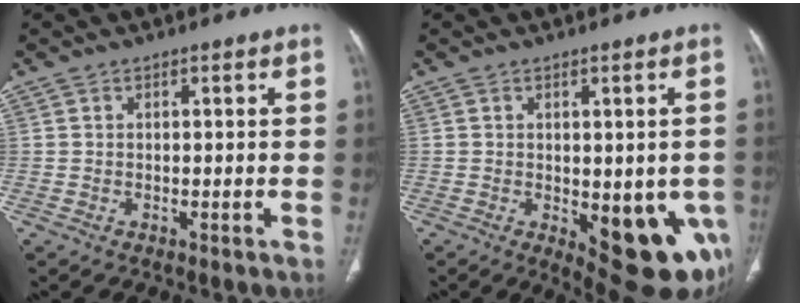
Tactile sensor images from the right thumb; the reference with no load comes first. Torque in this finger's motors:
{"motor_torque": [1.62, 1.80, -0.01, -0.03, 0.26]}